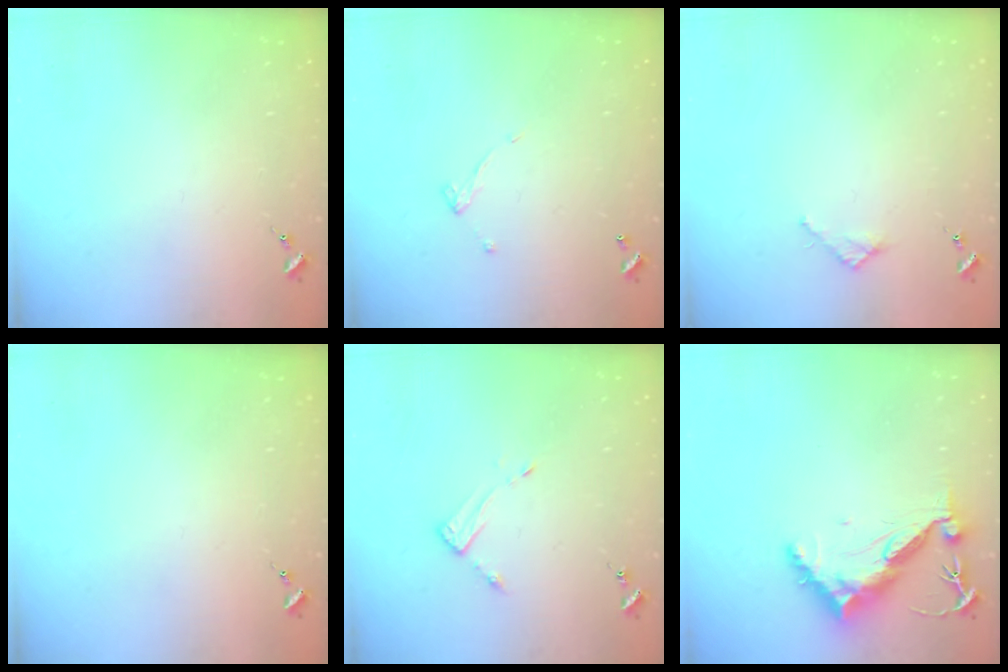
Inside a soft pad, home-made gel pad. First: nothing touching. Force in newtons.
{"total": 4.4, "press": 4.4, "slide": 0.2}
{"total": 2.7, "press": 2.7, "slide": 0.2}
{"total": 0.0}
{"total": 3.1, "press": 3.1, "slide": 0.3}
{"total": 10.4, "press": 10.3, "slide": 0.9}